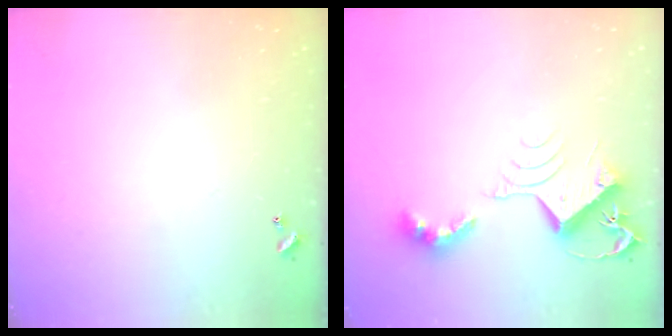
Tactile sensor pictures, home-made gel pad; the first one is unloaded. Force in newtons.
{"total": 10.8, "press": 10.8, "slide": 0.4}